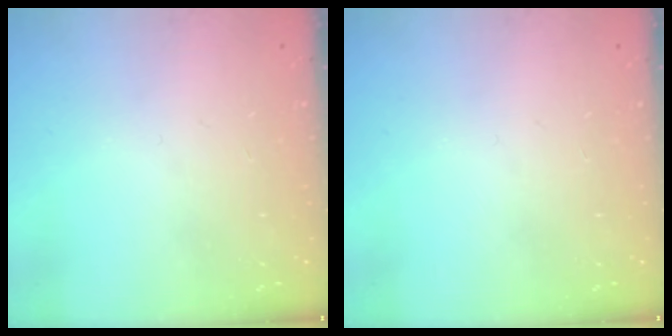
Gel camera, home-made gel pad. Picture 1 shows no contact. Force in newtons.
{"total": 0.0}